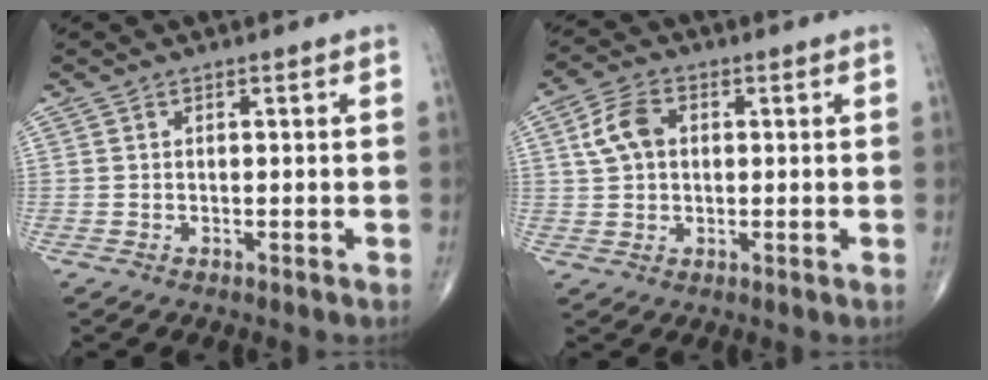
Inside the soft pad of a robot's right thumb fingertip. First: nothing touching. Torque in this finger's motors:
{"motor_torque": [-0.73, 0.78, 0.06, -0.06, 0.08]}